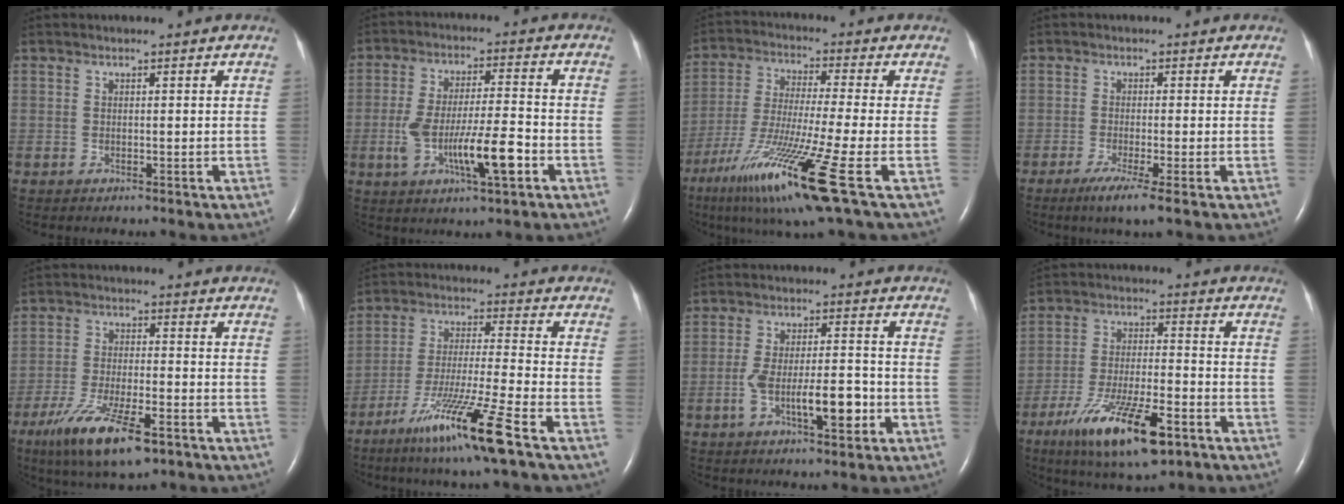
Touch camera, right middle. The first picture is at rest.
{"total": 10.7, "force": [-3.5, 1.5, 10.0], "torque": [-0.190, 0.000, -0.059]}
{"total": 16.5, "force": [-8.2, -0.8, 14.3], "torque": [-0.275, -0.051, -0.149]}
{"total": 4.4, "force": [-2.5, -0.3, 3.6], "torque": [-0.068, -0.016, -0.047]}
{"total": 11.8, "force": [-7.1, 2.7, 9.1], "torque": [-0.177, -0.024, -0.118]}
{"total": 13.6, "force": [-8.0, -1.2, 11.0], "torque": [-0.217, -0.041, -0.147]}
{"total": 8.8, "force": [-2.9, 2.2, 8.0], "torque": [-0.146, 0.008, -0.045]}
{"total": 14.7, "force": [-8.3, 3.4, 11.7], "torque": [-0.217, -0.021, -0.136]}